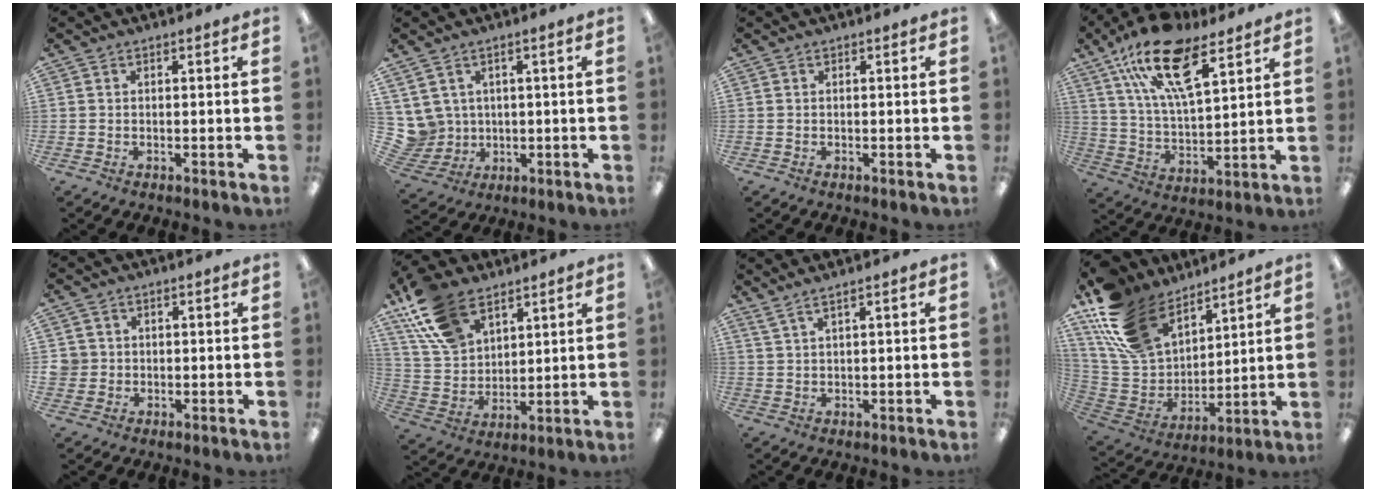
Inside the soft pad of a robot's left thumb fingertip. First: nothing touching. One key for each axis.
{"total": 6.5, "fx": 2.3, "fy": 6.0, "fz": 0.9, "tx": -0.056, "ty": -0.004, "tz": 0.052}
{"total": 0.0}
{"total": 19.9, "fx": 11.6, "fy": 8.2, "fz": 14.0, "tx": -0.249, "ty": -0.043, "tz": 0.204}
{"total": 3.4, "fx": 0.2, "fy": 3.4, "fz": 0.4, "tx": -0.013, "ty": 0.006, "tz": 0.005}
{"total": 16.8, "fx": 10.7, "fy": 9.5, "fz": 8.7, "tx": -0.198, "ty": -0.029, "tz": 0.207}
{"total": 2.5, "fx": 1.9, "fy": 0.0, "fz": 1.6, "tx": -0.037, "ty": -0.002, "tz": 0.034}
{"total": 19.9, "fx": 13.4, "fy": 11.6, "fz": 9.3, "tx": -0.223, "ty": -0.063, "tz": 0.257}